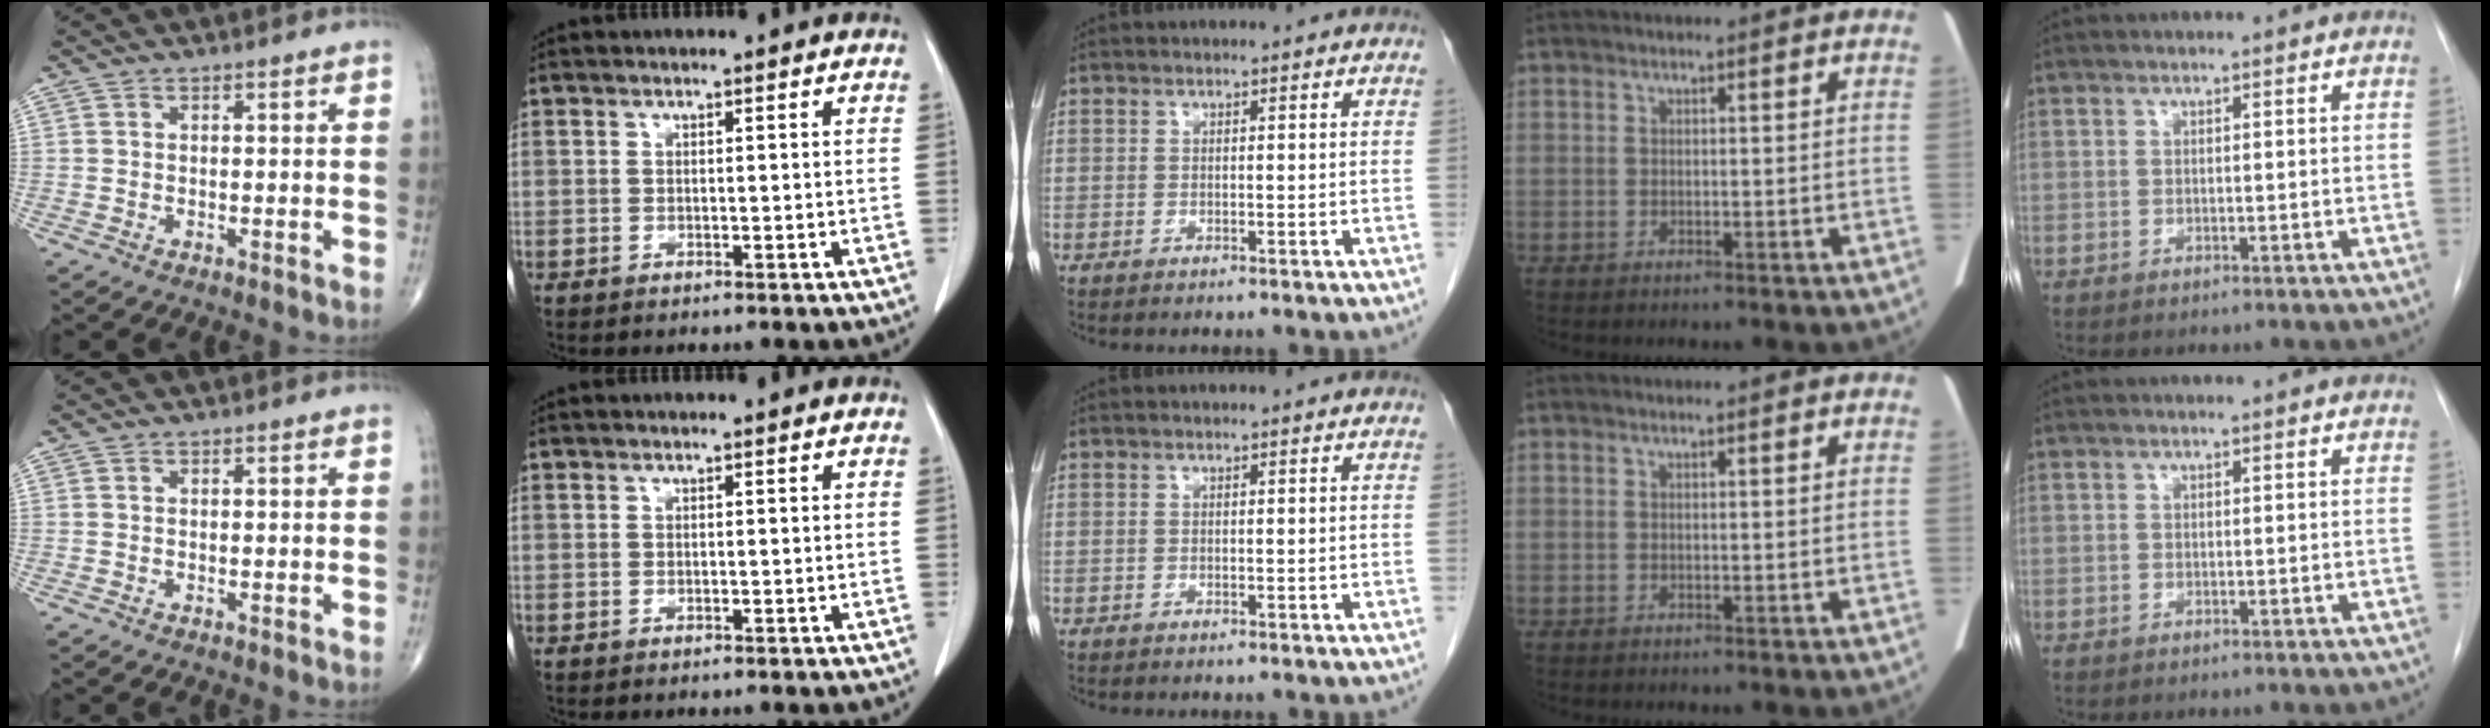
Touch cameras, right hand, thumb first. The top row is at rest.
{}